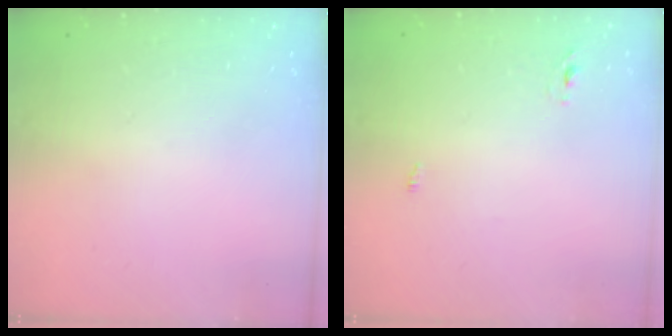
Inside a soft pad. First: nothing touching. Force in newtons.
{"total": 2.3, "press": 2.1, "slide": 1.0}